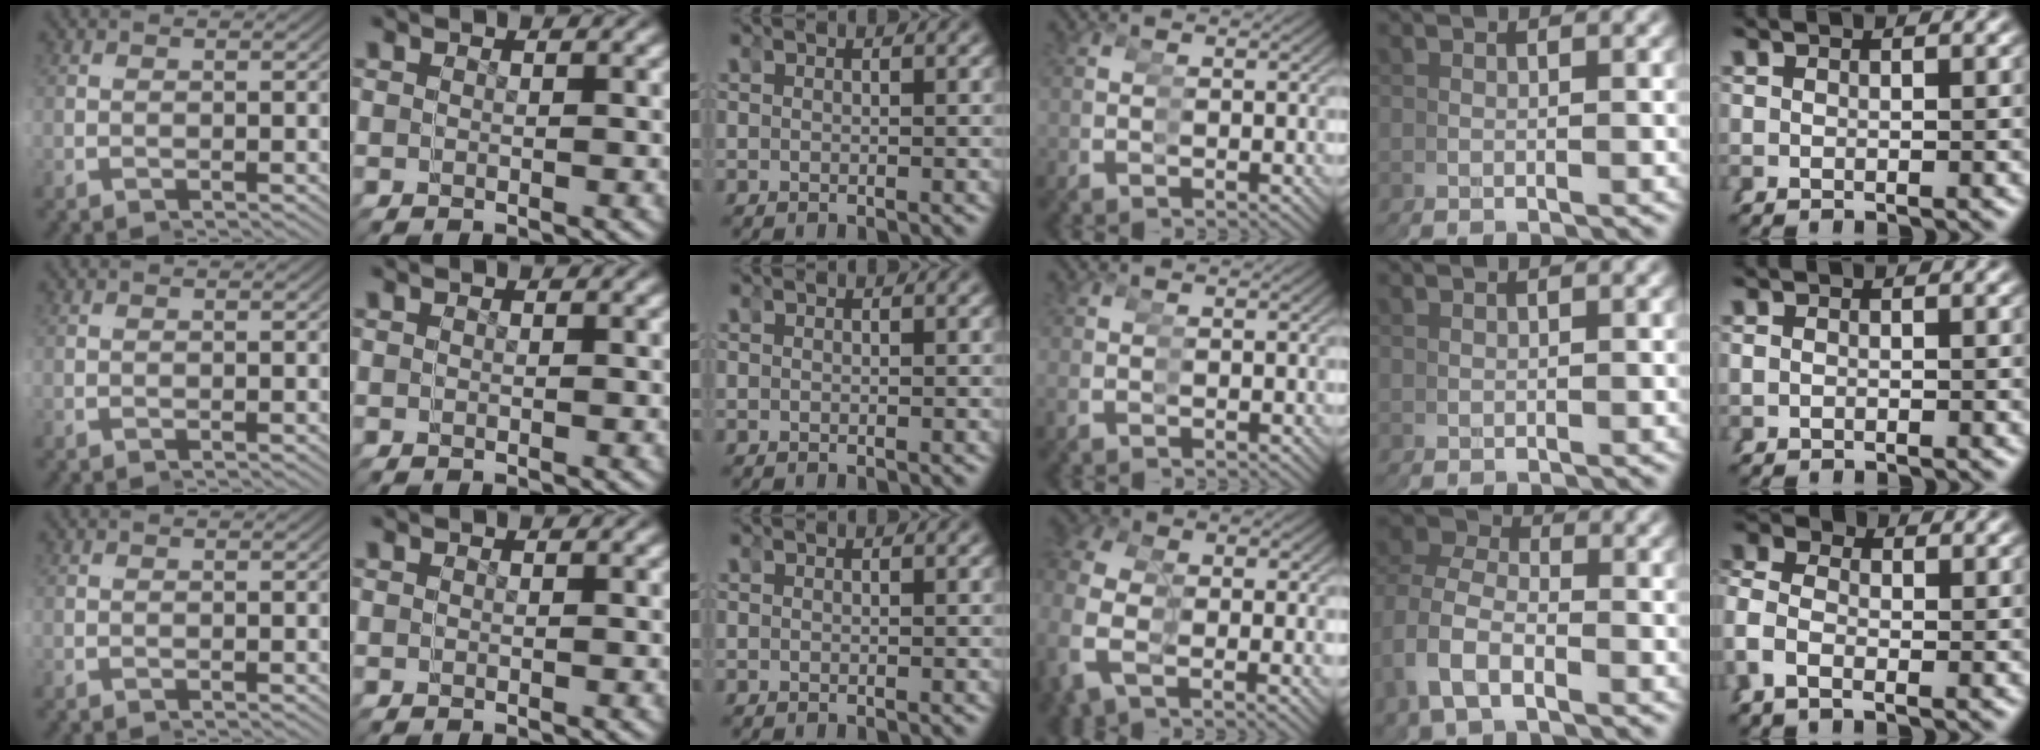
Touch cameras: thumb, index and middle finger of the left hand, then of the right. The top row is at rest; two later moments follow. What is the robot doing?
{"motion": "grasp_and_lifting", "object": "hoodie"}